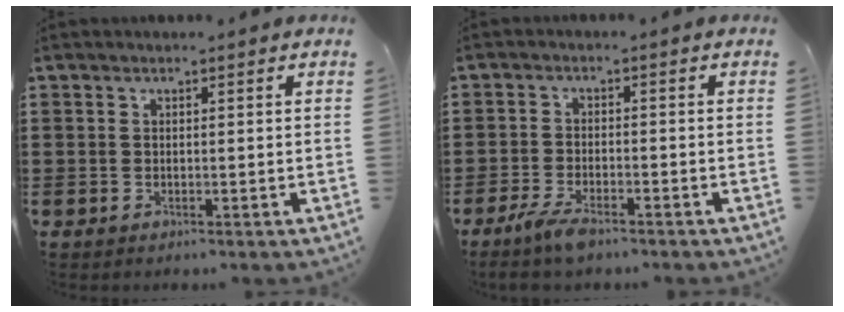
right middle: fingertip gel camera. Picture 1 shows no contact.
{"total": 3.8, "force": [-2.7, 0.8, 2.6], "torque": [-0.070, -0.008, -0.056]}